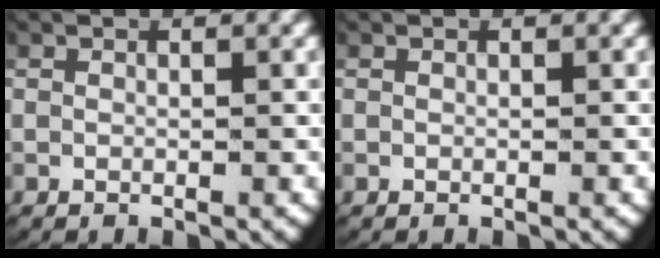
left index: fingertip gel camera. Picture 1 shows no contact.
{"total": 0.0}